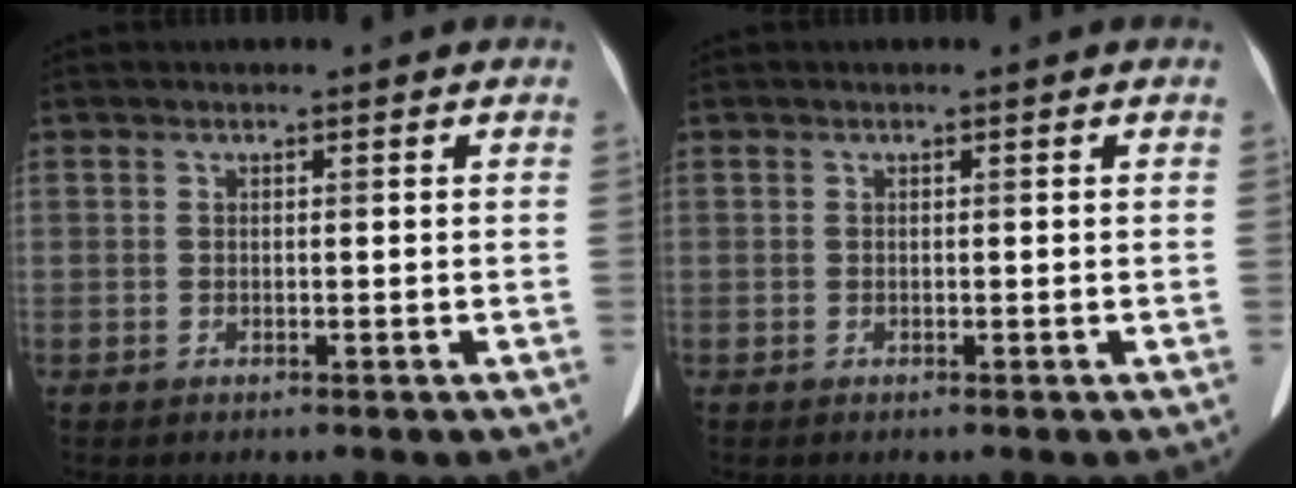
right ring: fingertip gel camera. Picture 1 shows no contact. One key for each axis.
{"total": 0.0}